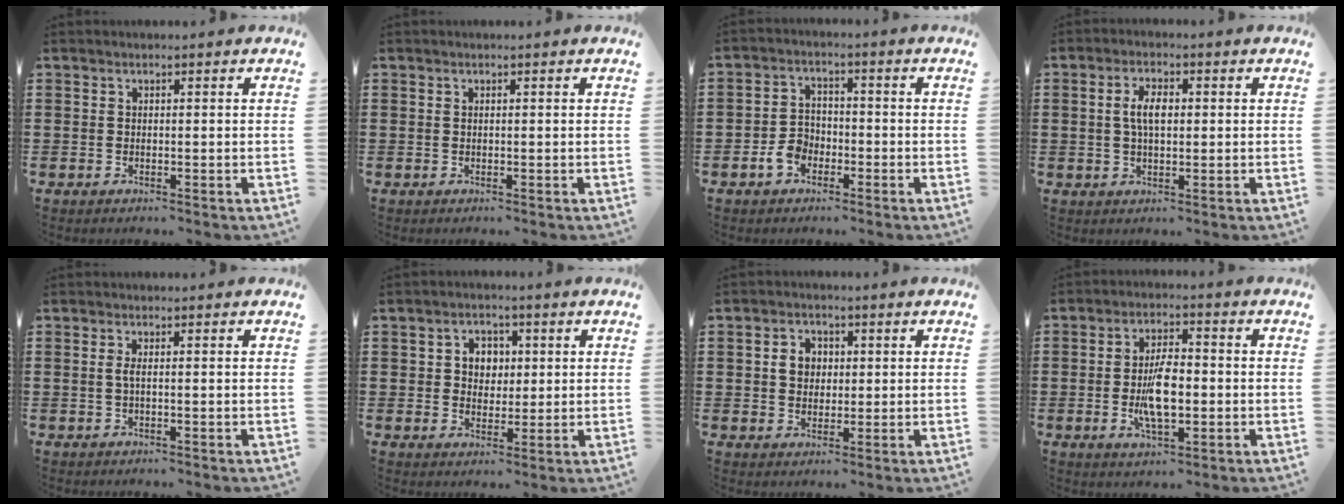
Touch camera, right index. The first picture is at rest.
{"total": 0.0}
{"total": 4.1, "force": [-2.0, 3.0, 2.0], "torque": [-0.061, 0.002, -0.045]}
{"total": 4.4, "force": [0.4, 2.0, 3.9], "torque": [-0.086, 0.005, 0.003]}
{"total": 1.2, "force": [-0.1, 0.1, 1.2], "torque": [-0.032, -0.004, -0.005]}
{"total": 3.8, "force": [0.5, 3.3, 1.9], "torque": [-0.050, 0.013, 0.004]}
{"total": 3.7, "force": [0.5, 3.1, 2.1], "torque": [-0.051, 0.013, 0.005]}
{"total": 7.9, "force": [-1.2, 3.3, 7.1], "torque": [-0.149, -0.003, -0.026]}